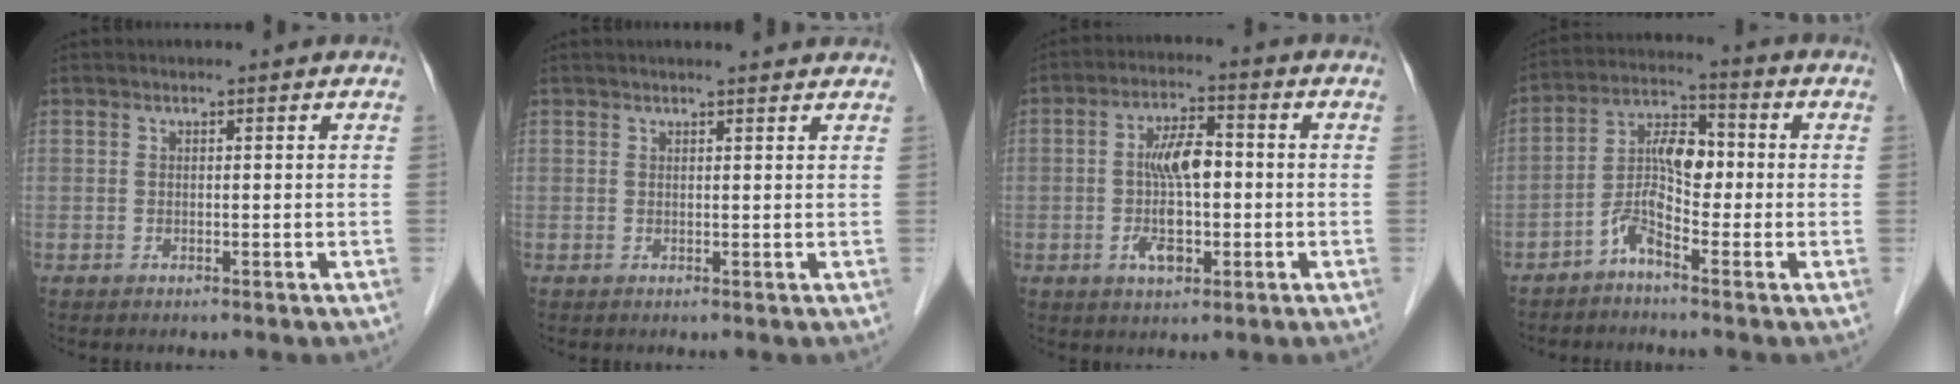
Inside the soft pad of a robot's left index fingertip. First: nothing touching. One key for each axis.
{"total": 3.3, "fx": 3.1, "fy": 0.2, "fz": 1.0, "tx": -0.015, "ty": 0.011, "tz": 0.031}
{"total": 7.6, "fx": -0.9, "fy": 3.1, "fz": 6.9, "tx": -0.137, "ty": 0.007, "tz": -0.019}
{"total": 6.7, "fx": -2.5, "fy": 2.3, "fz": 5.8, "tx": -0.122, "ty": 0.019, "tz": -0.051}